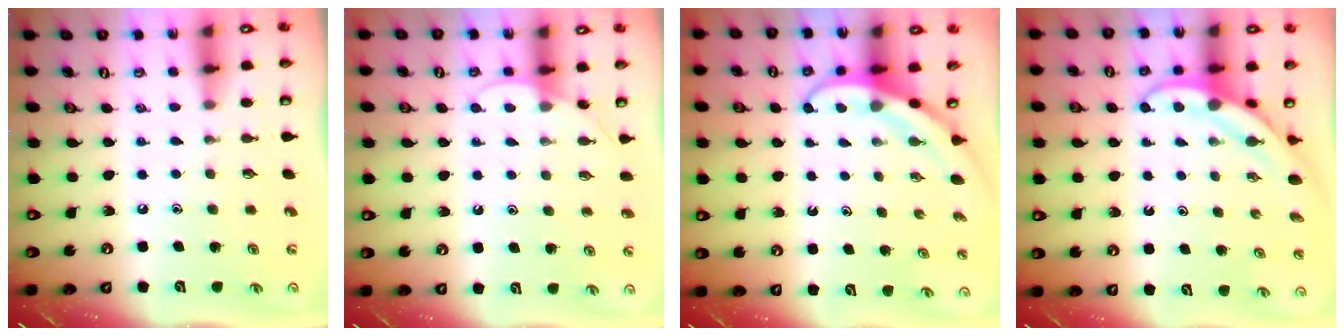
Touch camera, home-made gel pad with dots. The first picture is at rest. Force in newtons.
{"total": 4.0, "press": 4.0, "slide": 0.4}
{"total": 3.7, "press": 3.7, "slide": 0.4}
{"total": 4.6, "press": 4.6, "slide": 0.3}